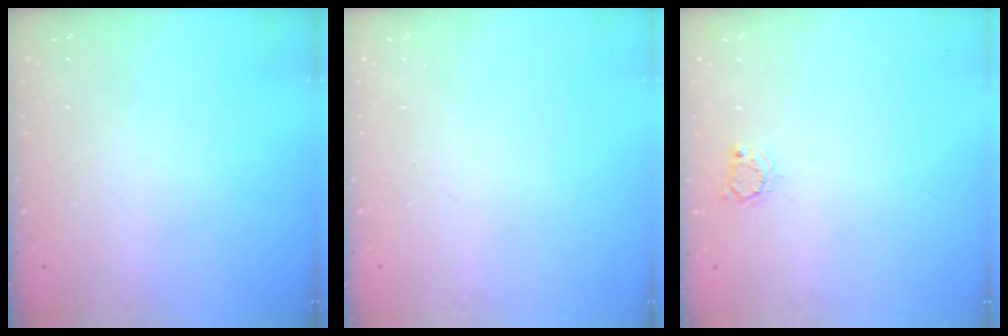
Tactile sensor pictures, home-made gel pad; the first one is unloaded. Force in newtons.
{"total": 0.0}
{"total": 2.9, "press": 2.9, "slide": 0.3}